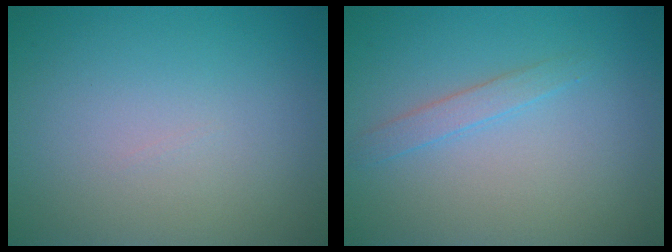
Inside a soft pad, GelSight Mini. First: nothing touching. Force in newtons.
{"total": 1.5, "press": 1.5, "slide": 0.1}